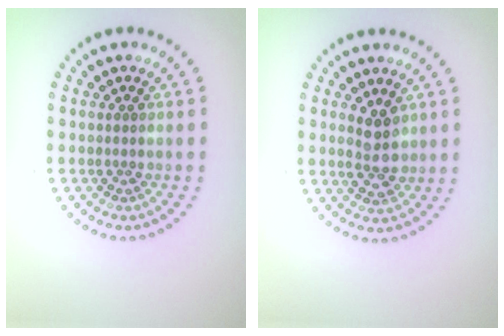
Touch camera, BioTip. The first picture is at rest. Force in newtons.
{"total": 2.7, "press": 2.6, "slide": 0.8}